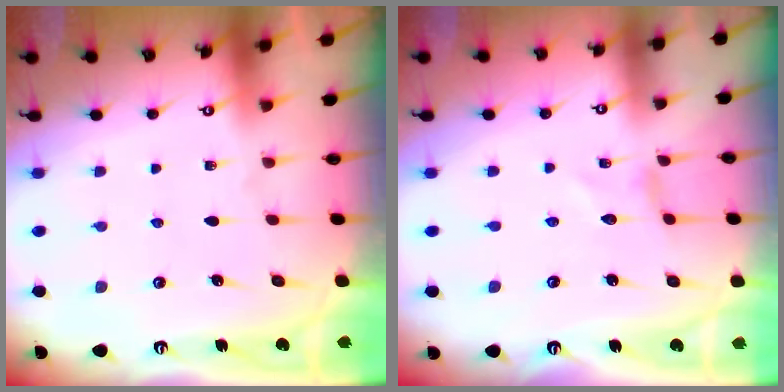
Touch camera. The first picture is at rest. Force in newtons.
{"total": 0.0}